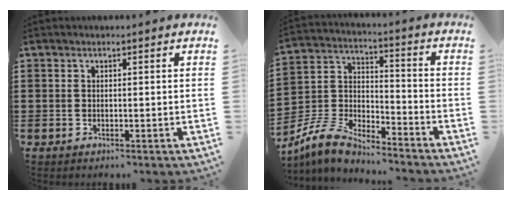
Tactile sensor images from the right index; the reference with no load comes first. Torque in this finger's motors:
{"motor_torque": [-0.92, 0.94, 0.11, -0.01]}